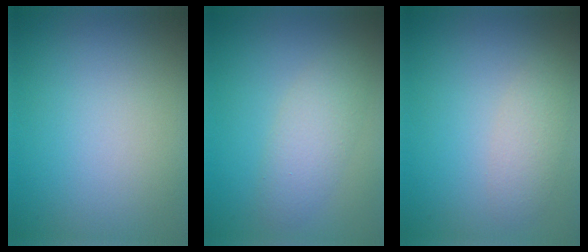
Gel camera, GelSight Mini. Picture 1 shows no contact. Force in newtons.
{"total": 3.0, "press": 3.0, "slide": 0.1}
{"total": 2.1, "press": 2.0, "slide": 0.1}